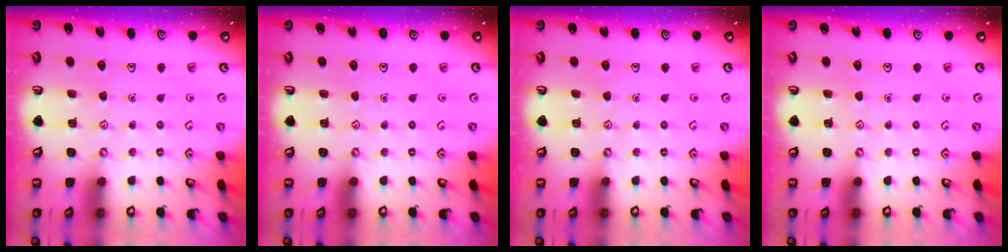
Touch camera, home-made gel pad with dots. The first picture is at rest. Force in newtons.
{"total": 0.0}
{"total": 0.0}
{"total": 0.0}